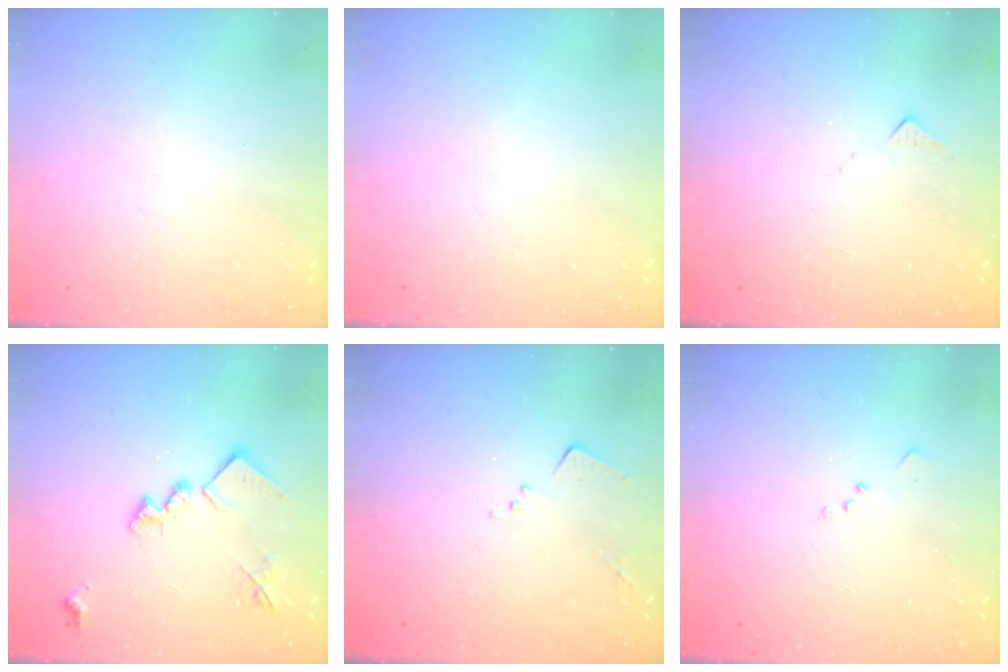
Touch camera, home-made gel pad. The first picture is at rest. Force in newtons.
{"total": 0.0}
{"total": 5.4, "press": 5.3, "slide": 0.7}
{"total": 14.9, "press": 14.9, "slide": 0.6}
{"total": 5.7, "press": 5.7, "slide": 0.7}
{"total": 8.6, "press": 8.5, "slide": 1.1}